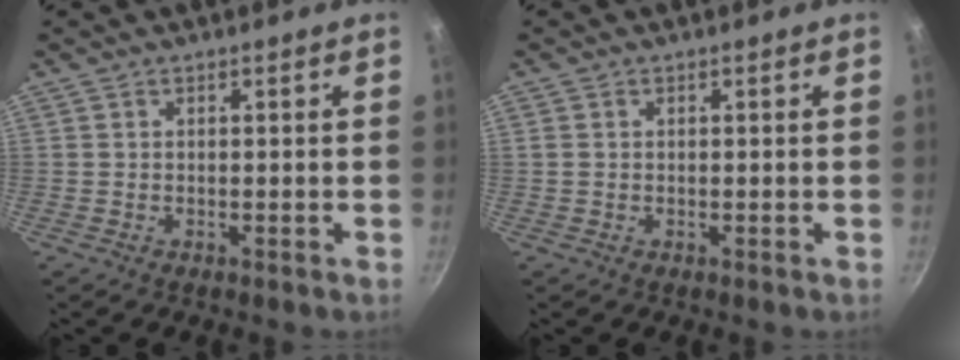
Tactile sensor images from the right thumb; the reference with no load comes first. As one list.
[{"total": 0.9, "force": [0.2, 0.8, 0.4], "torque": [-0.008, 0.002, 0.002]}]